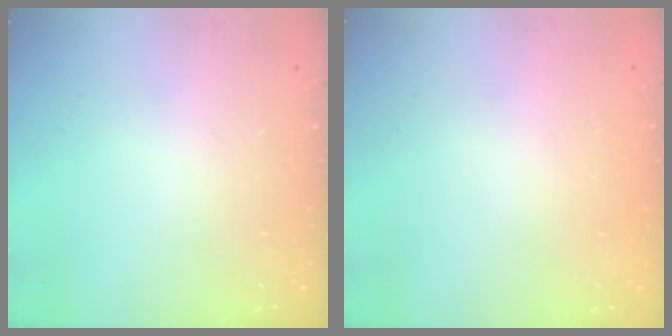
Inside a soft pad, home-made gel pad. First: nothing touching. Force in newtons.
{"total": 0.0}